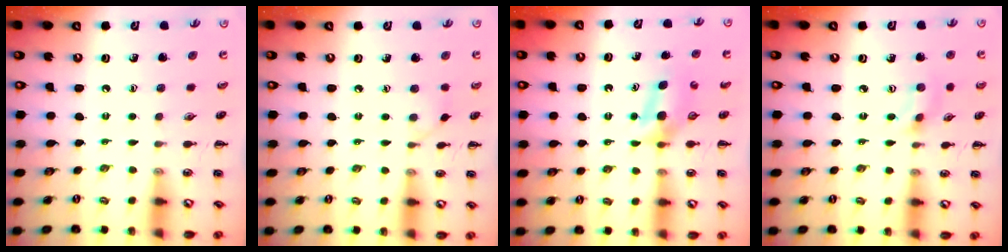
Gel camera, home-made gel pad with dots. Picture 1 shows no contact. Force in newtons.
{"total": 2.7, "press": 2.5, "slide": 1.2}
{"total": 4.4, "press": 4.2, "slide": 1.2}
{"total": 1.6, "press": 1.5, "slide": 0.5}